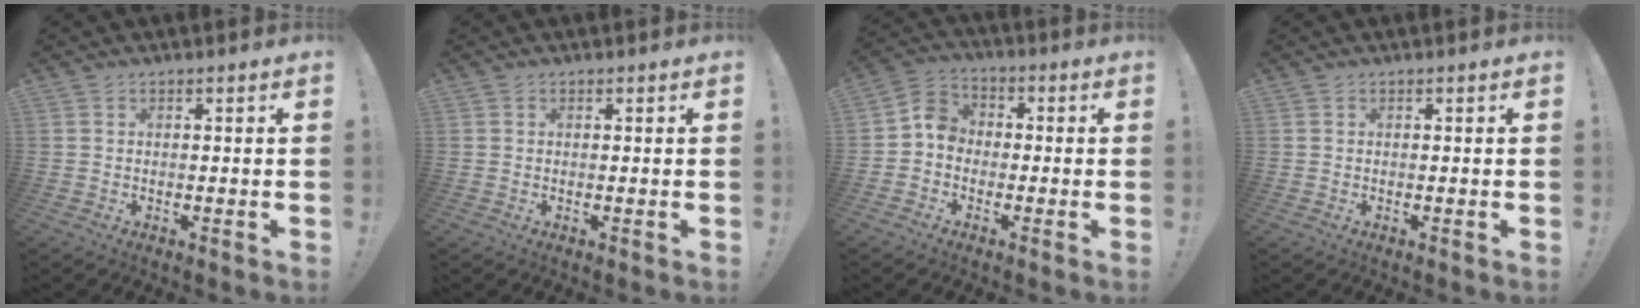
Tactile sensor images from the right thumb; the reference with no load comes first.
{"total": 0.0}
{"total": 6.5, "force": [-2.0, 5.4, 3.0], "torque": [-0.050, 0.024, -0.034]}
{"total": 0.0}